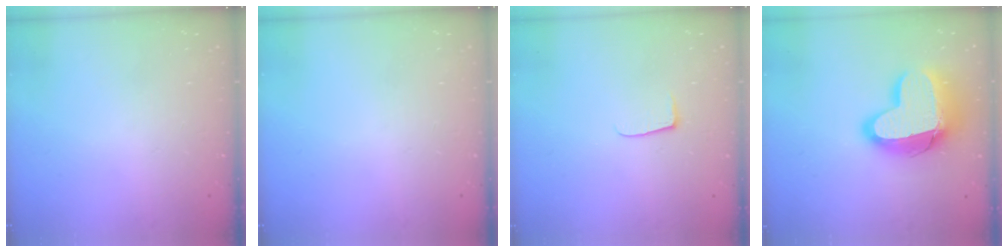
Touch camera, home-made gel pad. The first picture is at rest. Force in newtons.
{"total": 0.0}
{"total": 5.6, "press": 5.5, "slide": 0.7}
{"total": 18.9, "press": 18.9, "slide": 1.2}